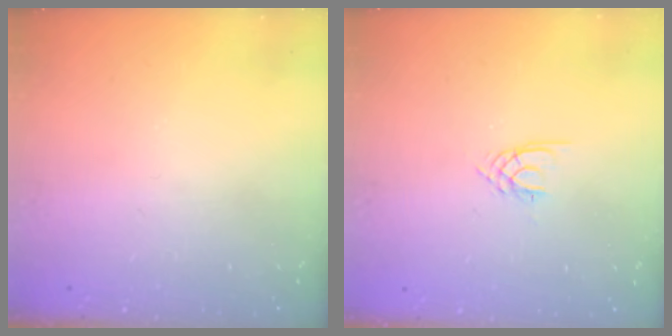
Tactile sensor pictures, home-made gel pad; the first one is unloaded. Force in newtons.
{"total": 2.1, "press": 2.0, "slide": 0.3}